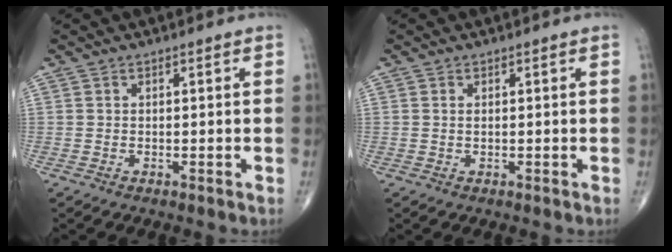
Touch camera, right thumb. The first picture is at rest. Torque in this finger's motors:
{"motor_torque": [-0.40, 0.21, -0.01, 0.29, -0.02]}